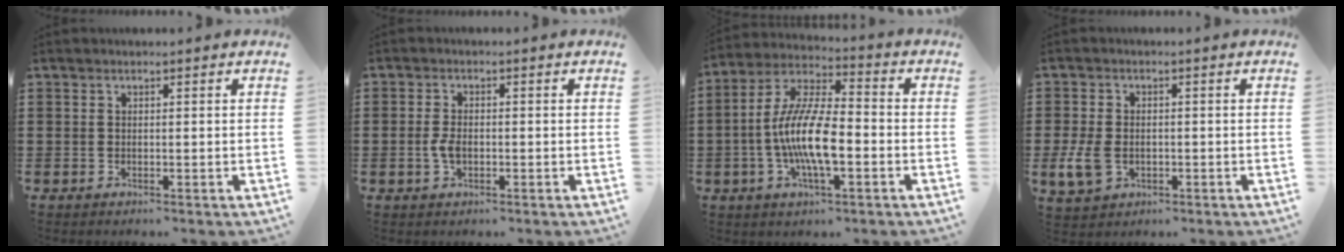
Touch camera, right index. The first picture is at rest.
{"total": 2.9, "force": [-0.5, 1.5, 2.4], "torque": [-0.061, -0.007, -0.012]}
{"total": 11.9, "force": [-2.6, 3.8, 11.0], "torque": [-0.239, -0.012, -0.051]}
{"total": 4.3, "force": [-1.2, 3.1, 2.8], "torque": [-0.080, -0.005, -0.028]}